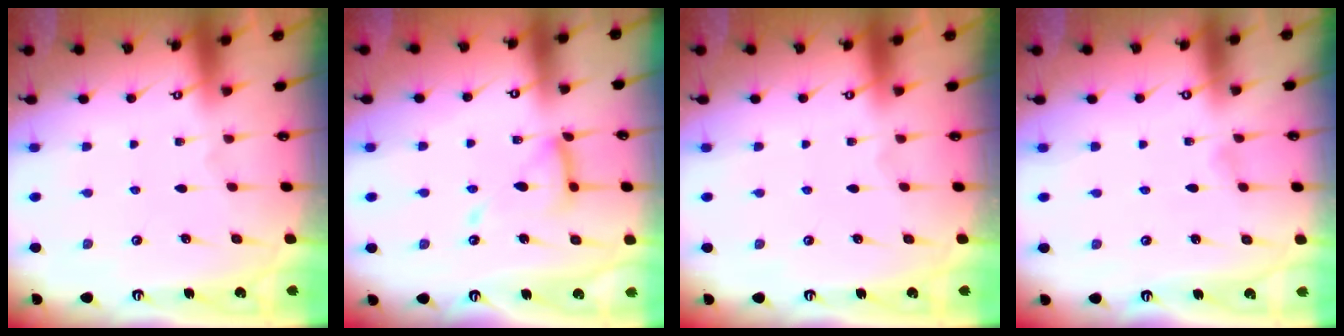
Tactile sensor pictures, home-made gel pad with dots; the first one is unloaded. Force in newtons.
{"total": 12.9, "press": 12.9, "slide": 1.2}
{"total": 0.0}
{"total": 1.9, "press": 1.9, "slide": 0.2}